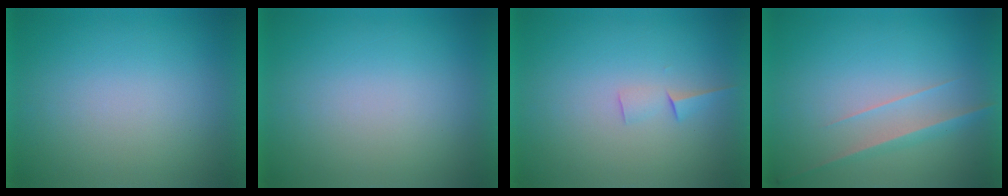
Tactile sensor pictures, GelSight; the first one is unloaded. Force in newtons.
{"total": 1.3}
{"total": 1.5}
{"total": 2.9}